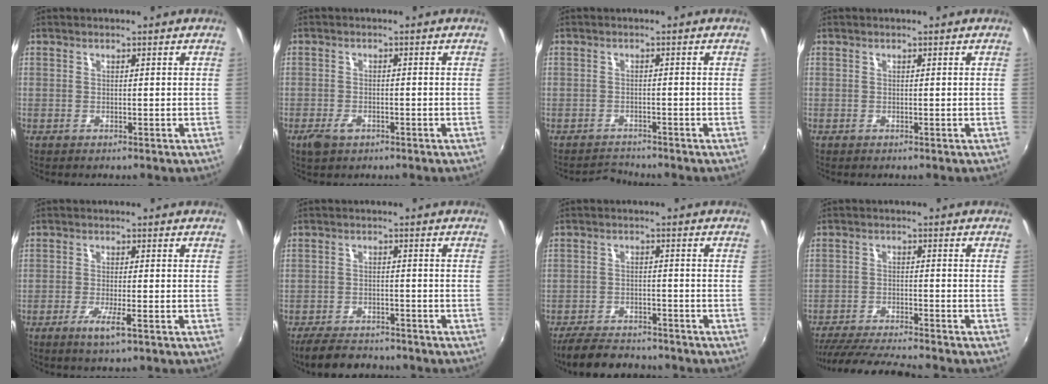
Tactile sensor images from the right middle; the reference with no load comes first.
{"total": 3.6, "force": [-2.2, 1.9, 2.2], "torque": [-0.052, -0.007, -0.042]}
{"total": 2.5, "force": [-2.4, 0.4, -0.5], "torque": [-0.003, 0.003, -0.047]}
{"total": 0.0}
{"total": 4.2, "force": [-2.2, 0.2, 3.5], "torque": [-0.075, -0.011, -0.043]}
{"total": 9.1, "force": [-7.8, 3.1, 3.4], "torque": [-0.092, -0.013, -0.124]}
{"total": 11.1, "force": [-9.6, 3.7, 4.2], "torque": [-0.107, -0.012, -0.149]}
{"total": 12.4, "force": [-11.3, 0.6, 5.1], "torque": [-0.120, -0.017, -0.192]}